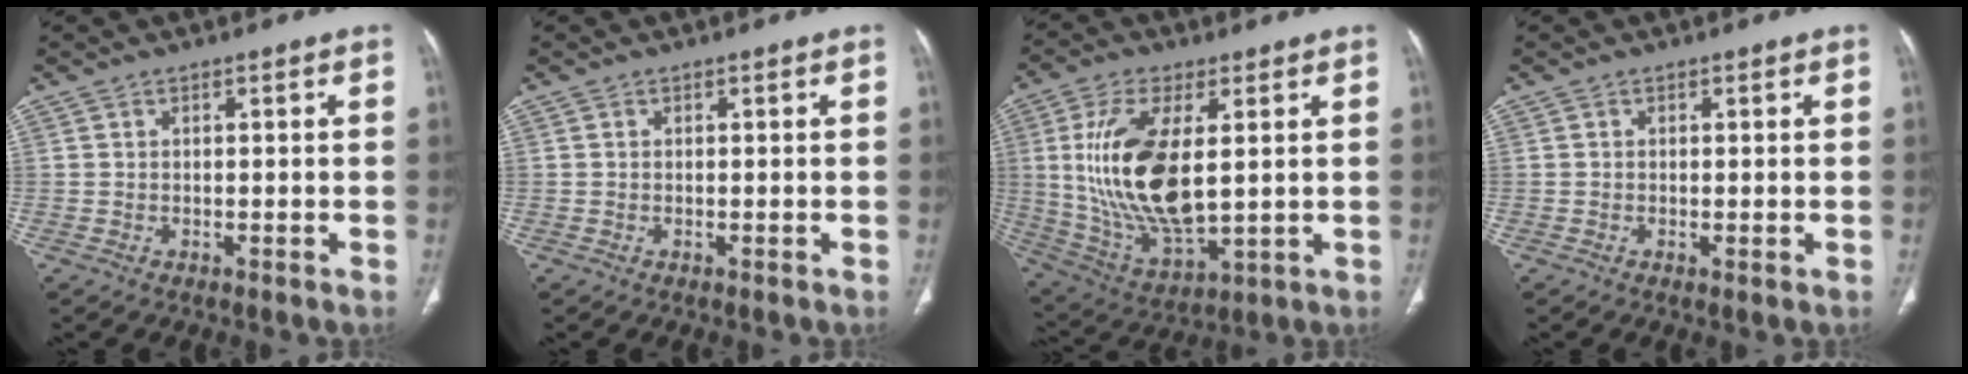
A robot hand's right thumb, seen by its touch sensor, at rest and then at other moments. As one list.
[{"total": 0.0}, {"total": 18.7, "force": [2.5, 8.4, 16.5], "torque": [-0.328, -0.022, 0.061]}, {"total": 0.6, "force": [-0.1, 0.2, 0.5], "torque": [-0.015, -0.004, -0.002]}]